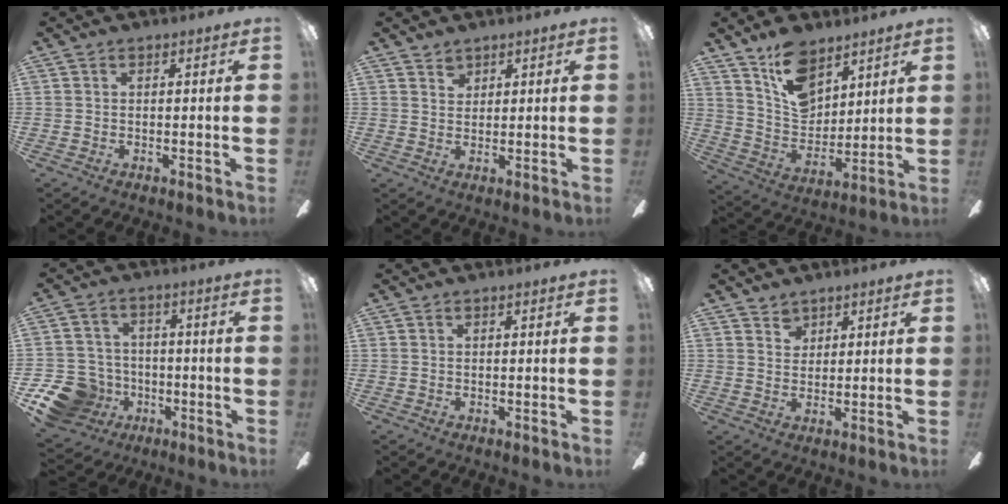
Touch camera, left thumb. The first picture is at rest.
{"total": 2.5, "force": [1.9, 1.6, 0.5], "torque": [0.005, -0.006, 0.034]}
{"total": 13.9, "force": [9.6, 8.0, 6.1], "torque": [-0.112, -0.050, 0.185]}
{"total": 12.7, "force": [-5.9, 10.3, 4.6], "torque": [-0.126, 0.043, -0.099]}
{"total": 0.0}
{"total": 3.1, "force": [2.3, 2.0, 0.4], "torque": [0.004, -0.007, 0.040]}